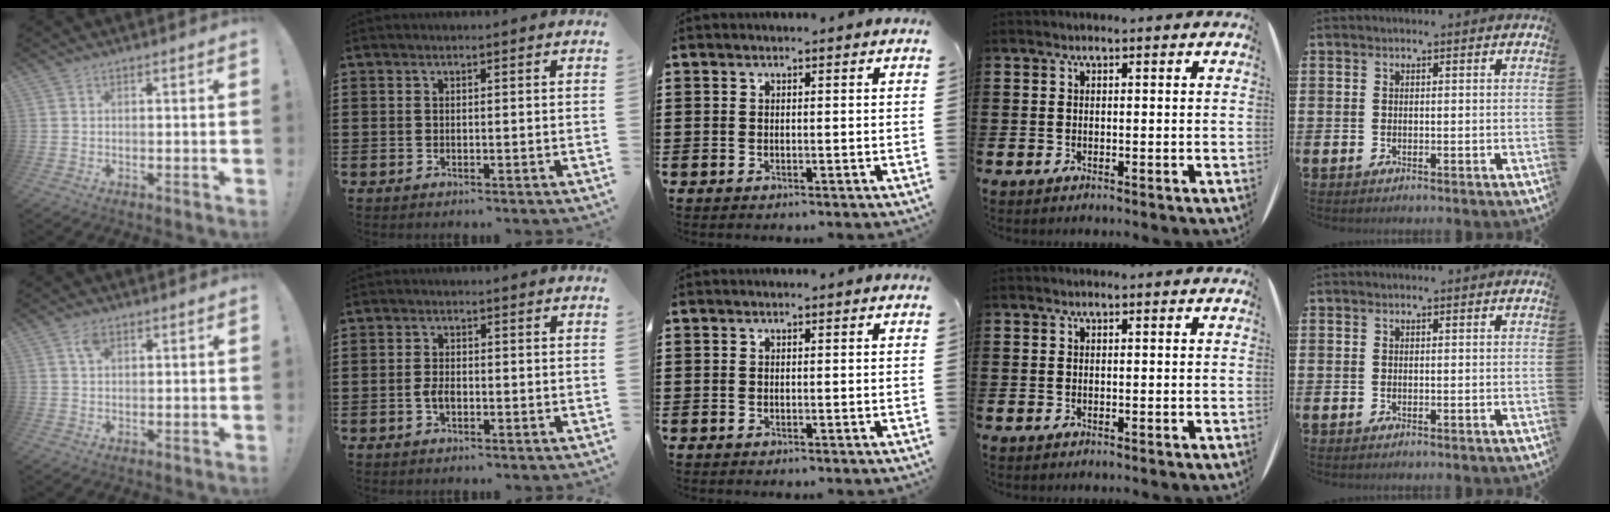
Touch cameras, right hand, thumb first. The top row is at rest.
{"thumb": {"total": 3.3, "force": [1.7, 1.8, 2.2], "torque": [-0.037, -0.002, 0.029]}, "index": {"total": 2.0, "force": [-0.8, 0.9, 1.7], "torque": [-0.041, -0.005, -0.015]}}